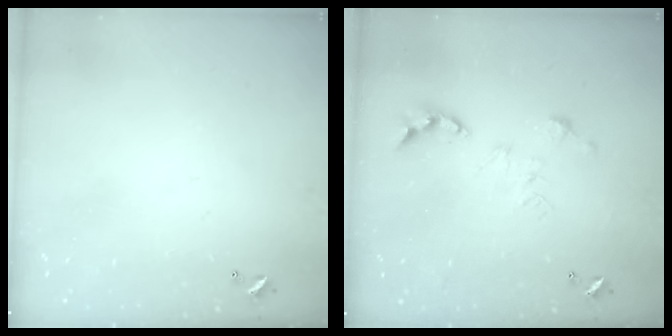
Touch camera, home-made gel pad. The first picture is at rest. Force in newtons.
{"total": 0.0}